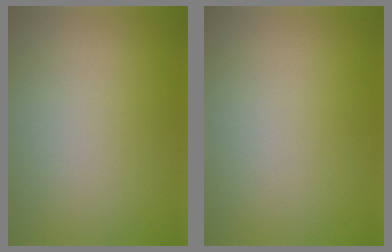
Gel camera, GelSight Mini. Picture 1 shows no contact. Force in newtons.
{"total": 0.0}